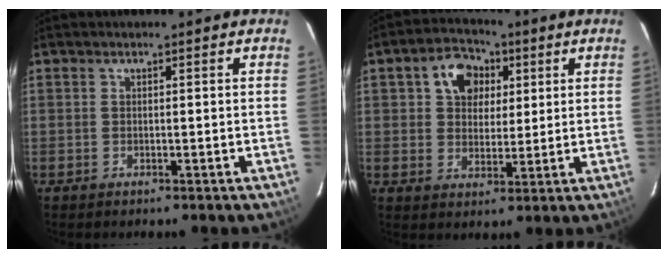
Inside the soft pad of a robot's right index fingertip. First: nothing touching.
{"total": 8.6, "force": [3.1, 6.7, 4.5], "torque": [-0.086, 0.024, 0.052]}